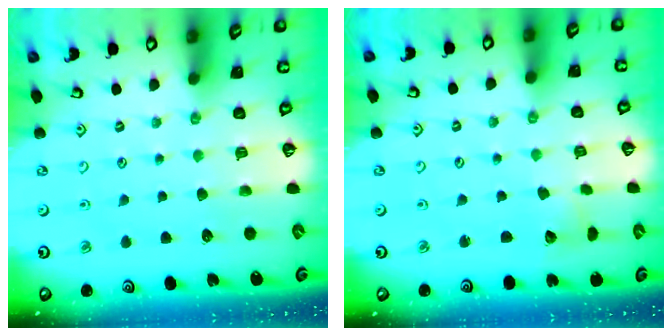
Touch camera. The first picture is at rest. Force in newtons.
{"total": 2.2, "press": 2.2, "slide": 0.3}